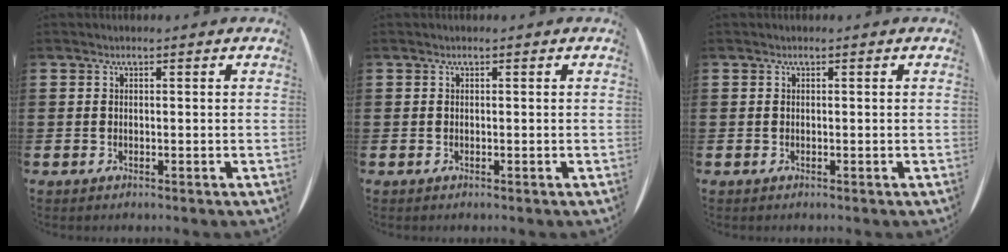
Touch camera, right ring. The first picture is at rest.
{"total": 0.0}
{"total": 0.0}